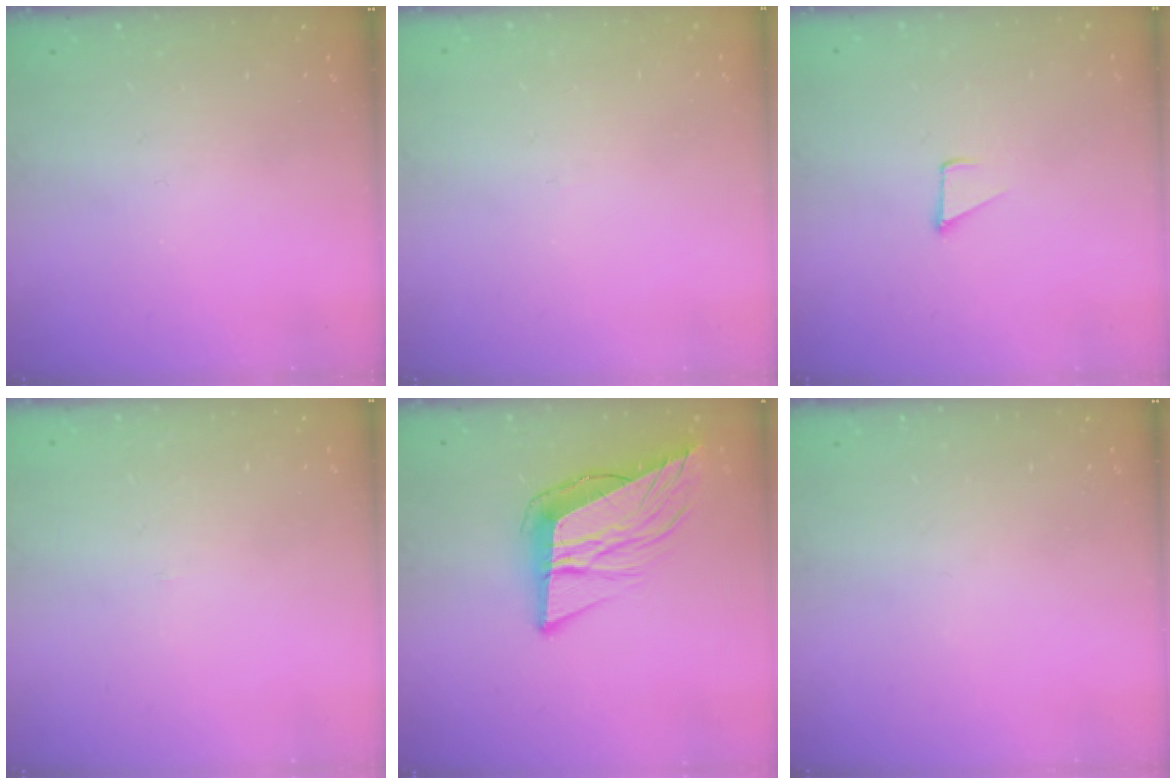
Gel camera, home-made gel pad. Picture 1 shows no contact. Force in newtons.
{"total": 2.7, "press": 2.7, "slide": 0.3}
{"total": 1.5, "press": 1.5, "slide": 0.1}
{"total": 1.5, "press": 1.5, "slide": 0.1}
{"total": 12.7, "press": 12.2, "slide": 3.4}
{"total": 0.0}